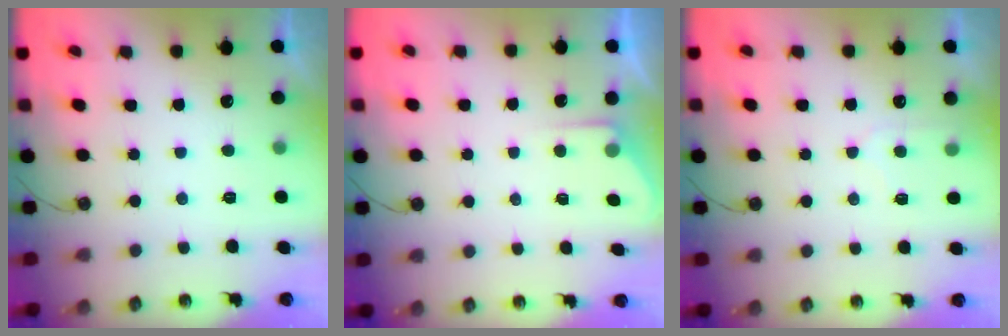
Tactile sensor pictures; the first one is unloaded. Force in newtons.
{"total": 3.7, "press": 3.6, "slide": 0.5}
{"total": 6.2, "press": 6.1, "slide": 0.6}